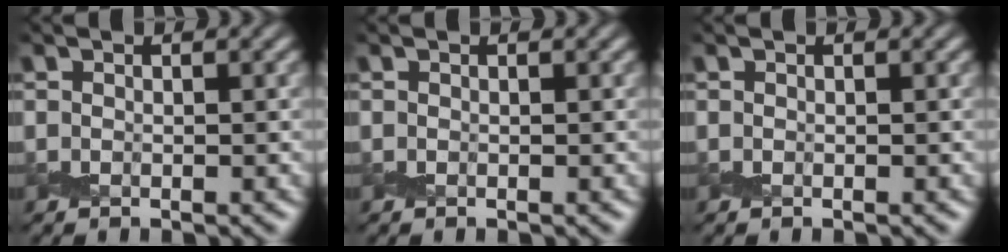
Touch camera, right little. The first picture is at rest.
{"total": 0.0}
{"total": 0.0}